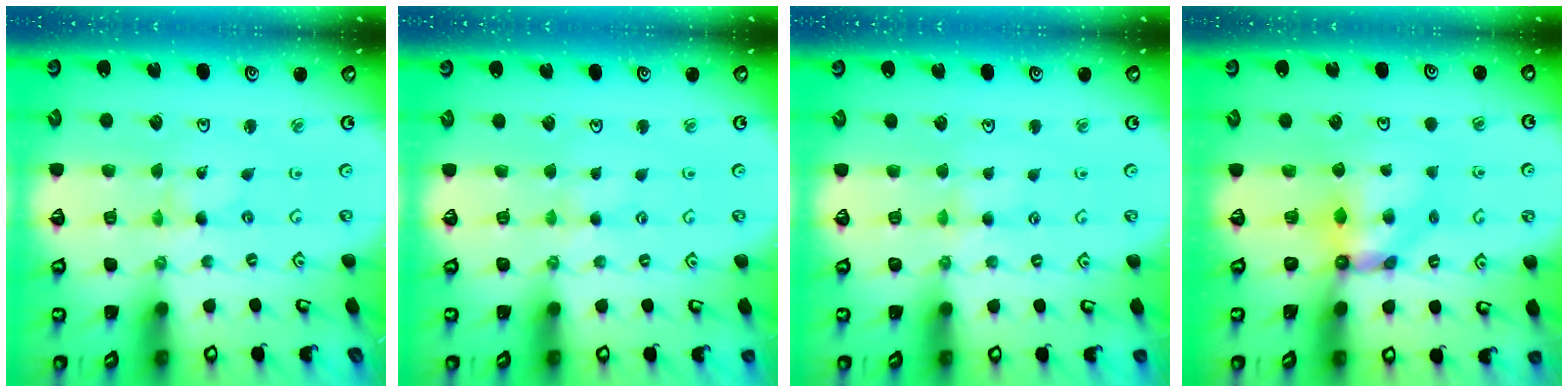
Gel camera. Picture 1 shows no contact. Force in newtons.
{"total": 2.1, "press": 2.1, "slide": 0.2}
{"total": 4.6, "press": 4.6, "slide": 0.4}
{"total": 6.3, "press": 6.3, "slide": 0.4}